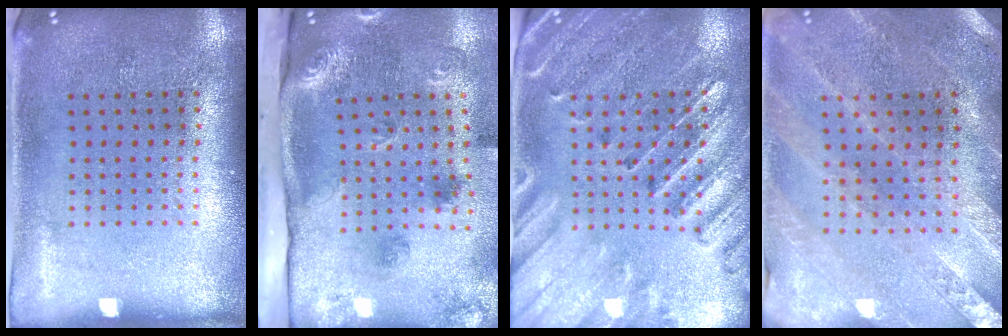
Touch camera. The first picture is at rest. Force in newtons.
{"total": 3.0, "press": 2.0, "slide": 2.2}
{"total": 2.9, "press": 2.7, "slide": 1.1}
{"total": 0.8, "press": 0.8, "slide": 0.2}